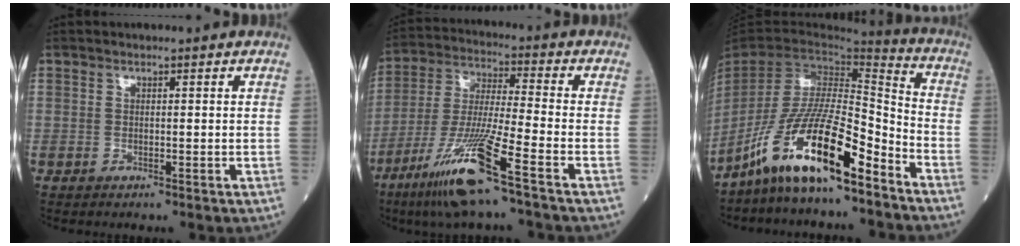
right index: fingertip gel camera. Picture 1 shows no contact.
{"total": 13.4, "force": [-8.0, -0.9, 10.7], "torque": [-0.223, -0.036, -0.158]}
{"total": 16.0, "force": [-11.1, 2.0, 11.4], "torque": [-0.220, -0.005, -0.204]}